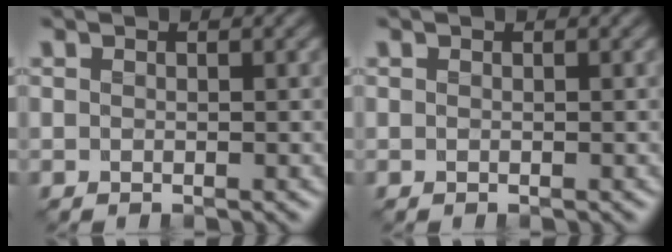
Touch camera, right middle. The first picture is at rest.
{"total": 0.0}